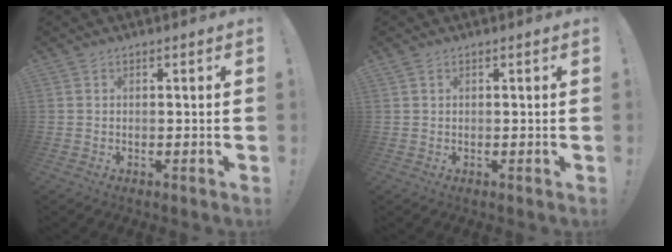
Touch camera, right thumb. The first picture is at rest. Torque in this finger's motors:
{"motor_torque": [0.15, 0.15, -0.14, 0.11, 0.02]}